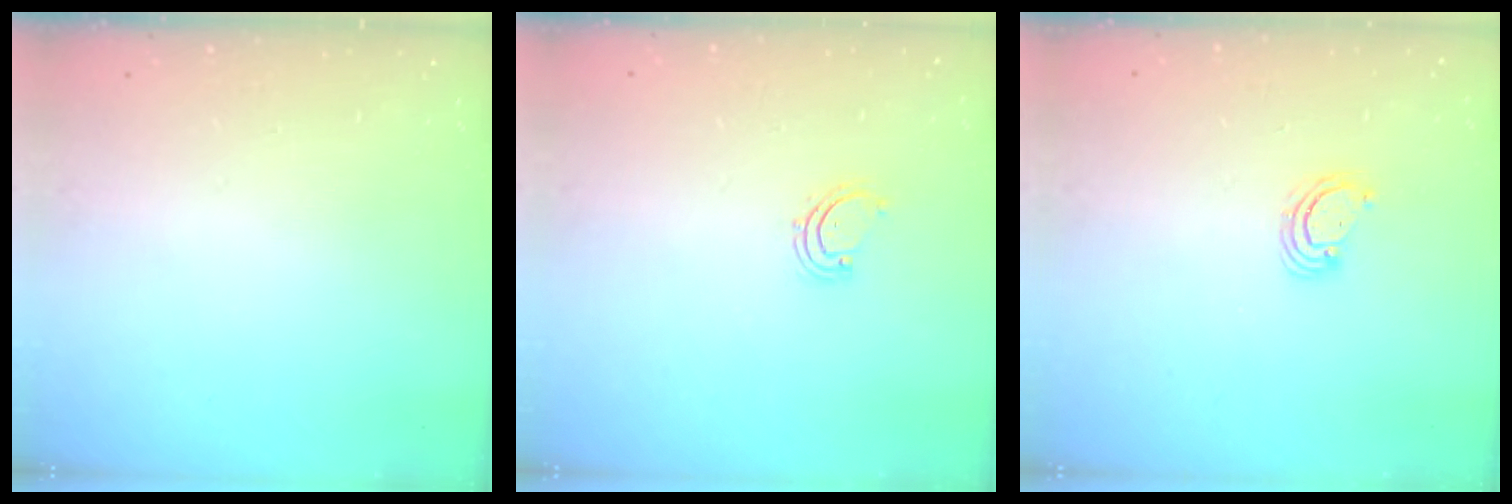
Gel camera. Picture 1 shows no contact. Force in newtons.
{"total": 2.6, "press": 2.6, "slide": 0.3}
{"total": 2.4, "press": 2.4, "slide": 0.2}